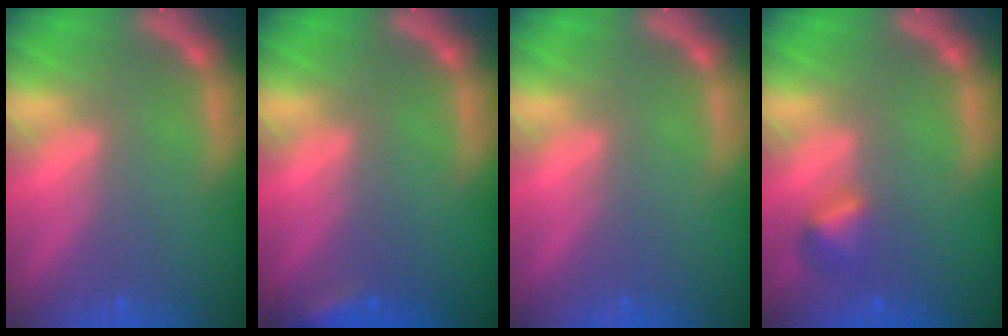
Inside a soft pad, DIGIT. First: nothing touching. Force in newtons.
{"total": 1.9}
{"total": 0.0}
{"total": 1.9}